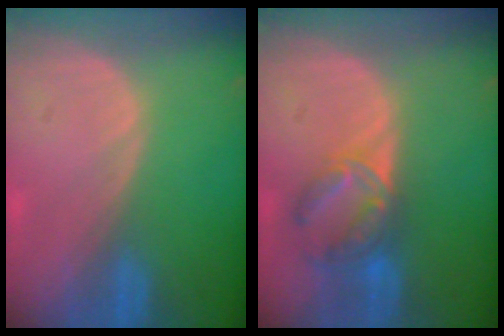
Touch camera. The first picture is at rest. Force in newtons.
{"total": 7.3, "press": 6.0, "slide": 4.1}